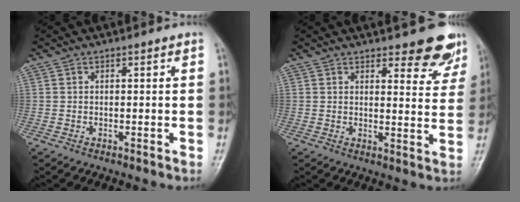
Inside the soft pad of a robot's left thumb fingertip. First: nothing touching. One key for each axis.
{"total": 7.8, "fx": 5.9, "fy": 2.8, "fz": 4.4, "tx": -0.020, "ty": -0.039, "tz": 0.065}